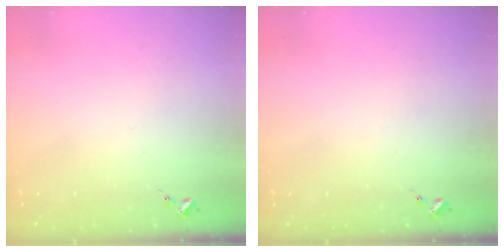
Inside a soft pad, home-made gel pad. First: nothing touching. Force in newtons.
{"total": 0.0}